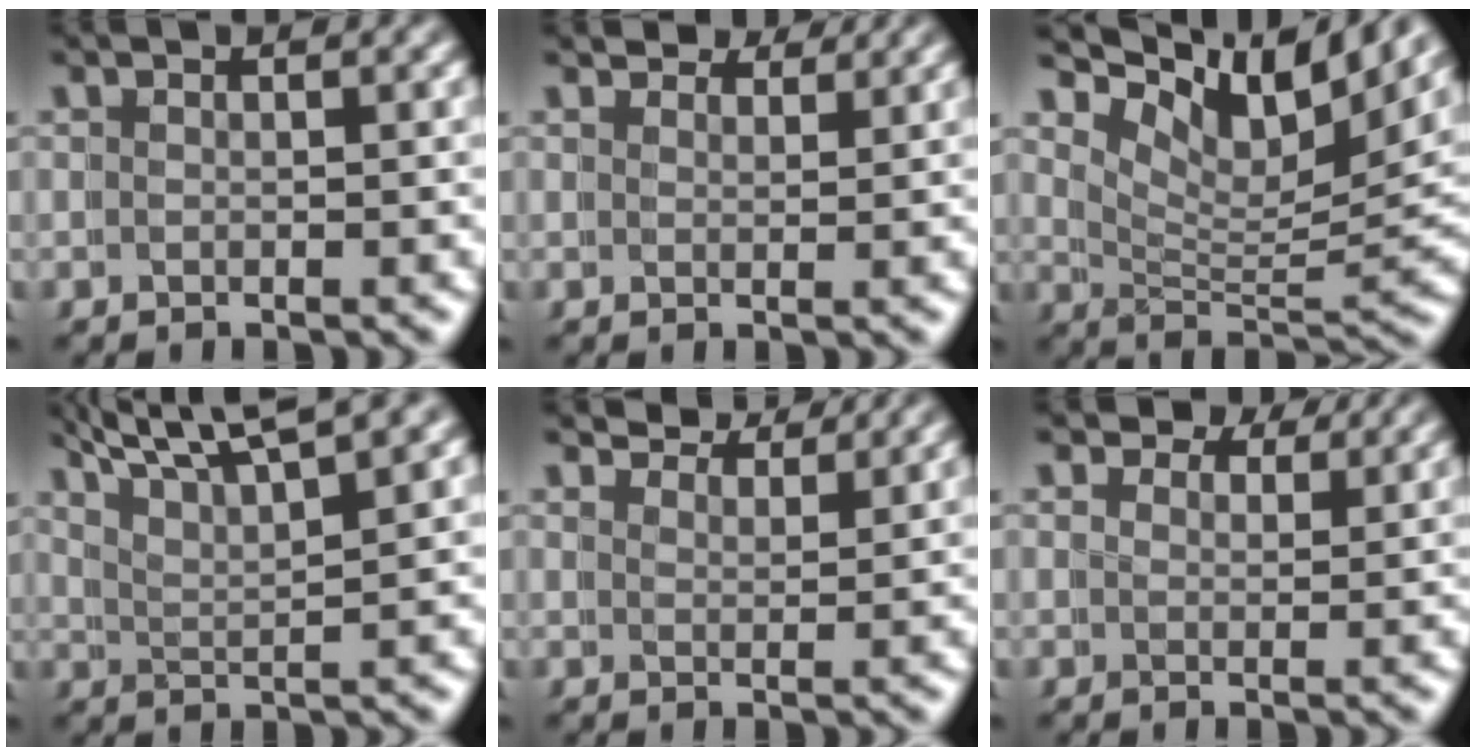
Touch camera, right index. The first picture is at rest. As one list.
[{"total": 3.4, "force": [3.4, -0.3, 0.2], "torque": [0.007, 0.003, 0.052]}, {"total": 9.0, "force": [6.3, 2.5, 6.0], "torque": [-0.091, 0.009, 0.093]}, {"total": 6.0, "force": [5.4, 0.2, 2.6], "torque": [-0.042, 0.009, 0.083]}, {"total": 4.5, "force": [4.5, -0.6, 0.6], "torque": [0.003, 0.008, 0.069]}, {"total": 2.8, "force": [2.8, 0.2, 0.2], "torque": [0.000, -0.002, 0.044]}]